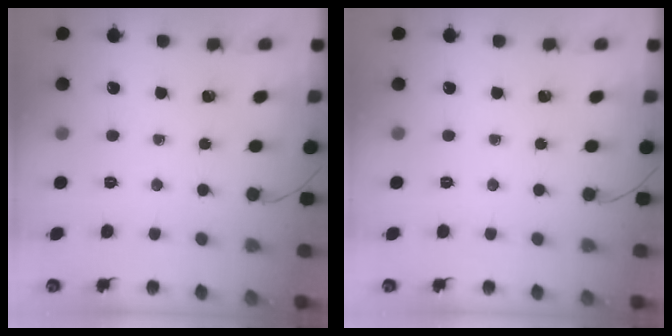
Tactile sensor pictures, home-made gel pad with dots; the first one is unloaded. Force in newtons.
{"total": 0.0}